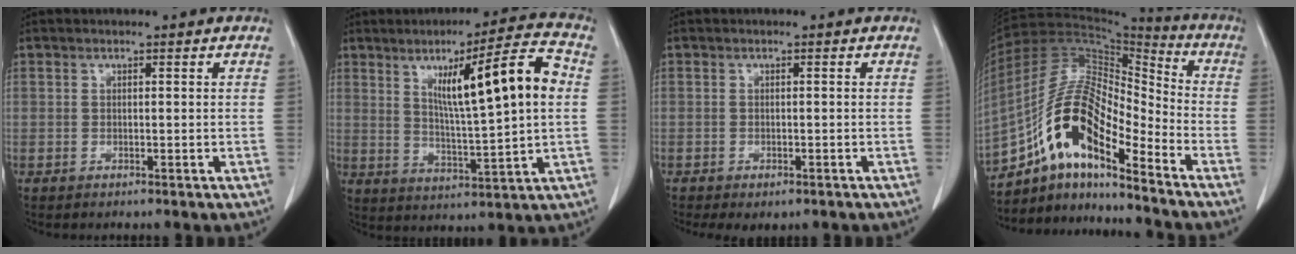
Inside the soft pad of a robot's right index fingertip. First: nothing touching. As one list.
[{"total": 14.3, "force": [3.4, 0.7, 13.9], "torque": [-0.214, 0.012, 0.055]}, {"total": 3.4, "force": [-2.4, 1.4, 2.0], "torque": [-0.024, -0.008, -0.029]}, {"total": 15.9, "force": [-9.9, 4.4, 11.6], "torque": [-0.226, 0.037, -0.175]}]